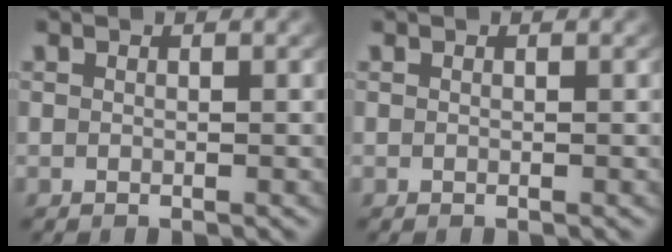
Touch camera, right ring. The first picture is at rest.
{"total": 0.0}